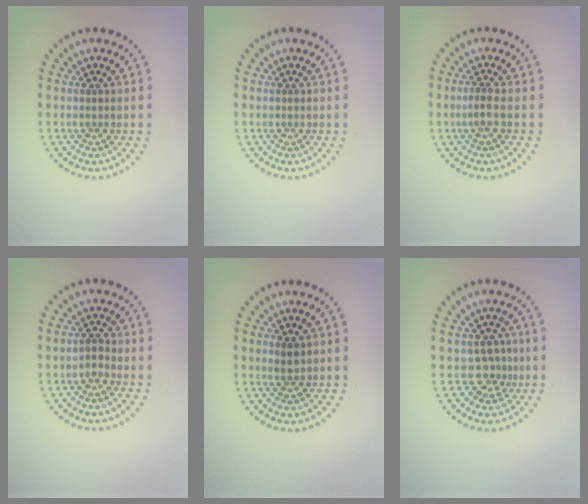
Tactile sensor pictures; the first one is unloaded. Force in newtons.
{"total": 0.0}
{"total": 1.2, "press": 0.9, "slide": 0.8}
{"total": 1.1, "press": 0.9, "slide": 0.6}
{"total": 1.1, "press": 0.9, "slide": 0.7}
{"total": 2.2, "press": 1.6, "slide": 1.6}